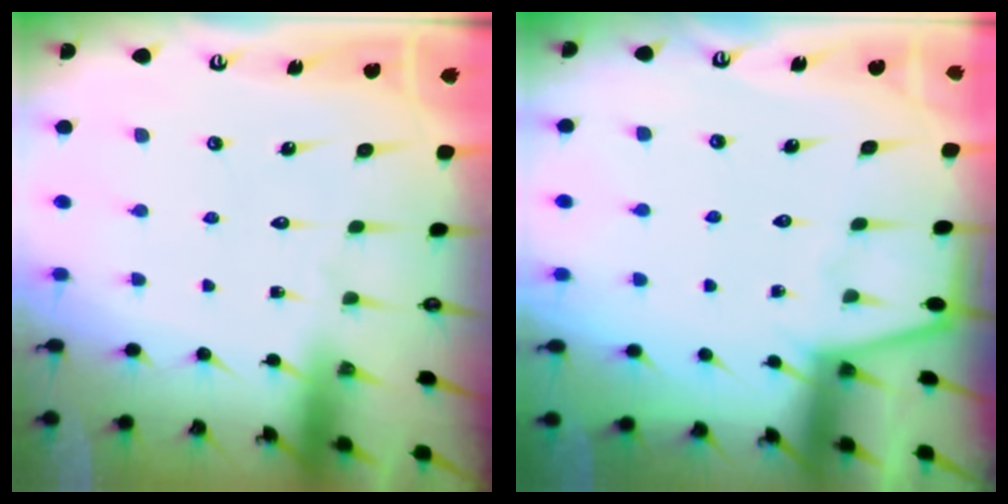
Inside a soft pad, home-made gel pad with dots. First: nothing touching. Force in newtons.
{"total": 2.4, "press": 2.4, "slide": 0.2}